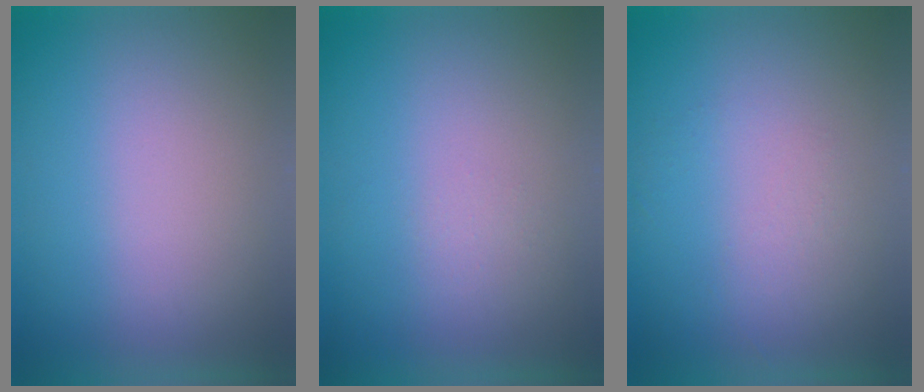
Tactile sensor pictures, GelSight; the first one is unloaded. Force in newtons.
{"total": 1.2}
{"total": 1.2}